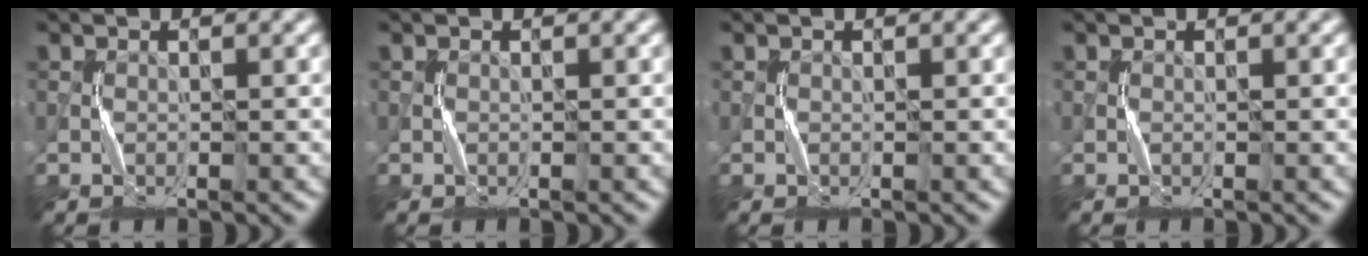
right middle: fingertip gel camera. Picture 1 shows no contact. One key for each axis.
{"total": 0.0}
{"total": 0.0}
{"total": 0.0}